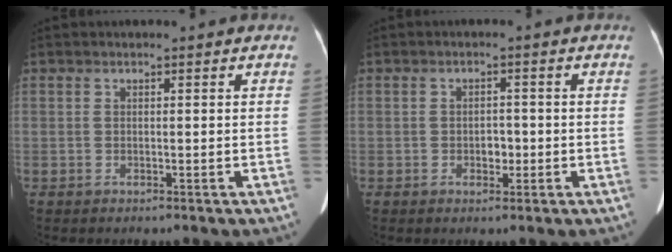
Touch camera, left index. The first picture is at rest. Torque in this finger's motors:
{"motor_torque": [-0.20, 0.05, -0.01, -0.01]}